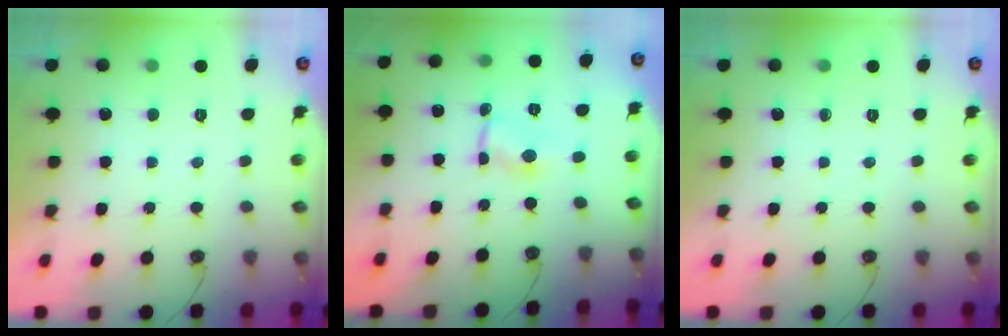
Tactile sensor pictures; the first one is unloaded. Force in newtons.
{"total": 1.0, "press": 1.0, "slide": 0.1}
{"total": 0.0}